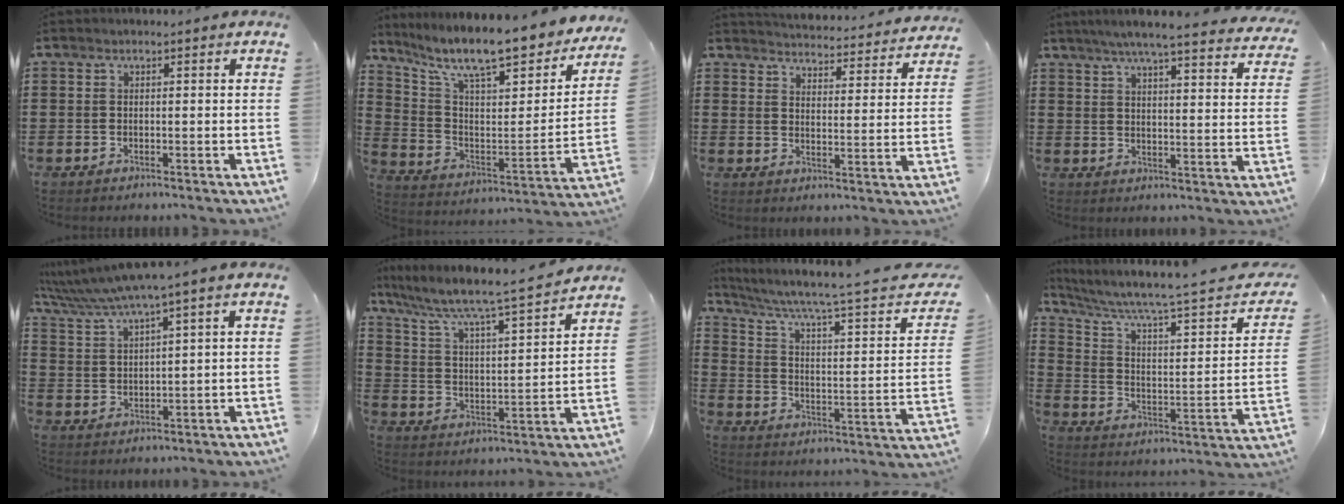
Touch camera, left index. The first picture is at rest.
{"total": 10.4, "force": [8.7, 1.8, 5.6], "torque": [-0.122, -0.073, 0.140]}
{"total": 3.9, "force": [3.9, -0.2, 0.2], "torque": [-0.017, -0.039, 0.060]}
{"total": 5.8, "force": [4.9, -0.5, 2.9], "torque": [-0.075, -0.029, 0.081]}
{"total": 5.2, "force": [3.8, -0.4, 3.5], "torque": [-0.087, -0.021, 0.060]}
{"total": 5.6, "force": [4.8, 0.2, 2.9], "torque": [-0.079, -0.045, 0.069]}
{"total": 5.1, "force": [3.3, 0.2, 3.9], "torque": [-0.091, -0.027, 0.046]}
{"total": 5.7, "force": [4.1, 0.3, 3.9], "torque": [-0.095, -0.031, 0.059]}